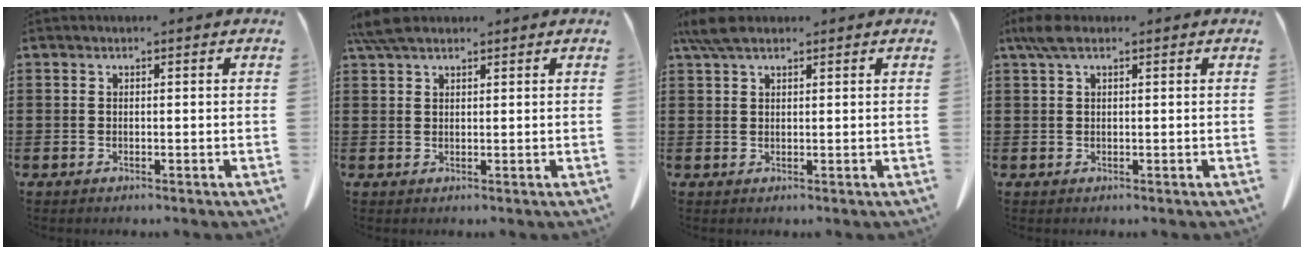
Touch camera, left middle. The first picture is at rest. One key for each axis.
{"total": 3.9, "fx": 2.9, "fy": 1.3, "fz": 2.3, "tx": -0.053, "ty": 0.003, "tz": 0.057}
{"total": 3.6, "fx": 2.5, "fy": 1.3, "fz": 2.3, "tx": -0.052, "ty": 0.005, "tz": 0.048}
{"total": 3.0, "fx": 1.3, "fy": 1.3, "fz": 2.4, "tx": -0.059, "ty": 0.002, "tz": 0.022}